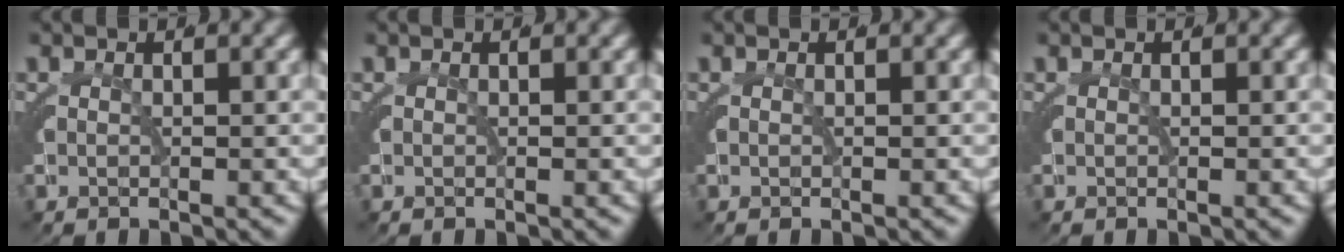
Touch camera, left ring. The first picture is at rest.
{"total": 0.0}
{"total": 0.0}
{"total": 0.0}